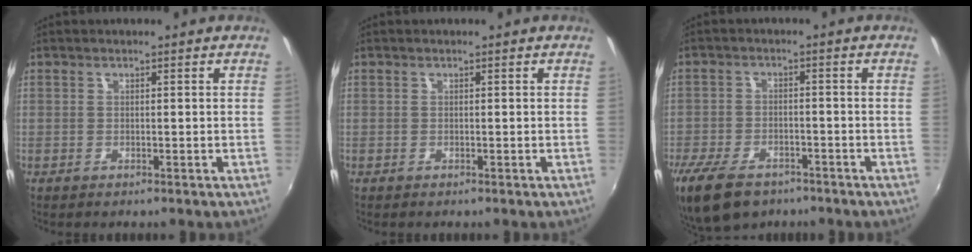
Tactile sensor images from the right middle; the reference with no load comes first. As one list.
[{"total": 0.0}, {"total": 12.6, "force": [-8.9, 6.3, 6.3], "torque": [-0.163, -0.030, -0.157]}]